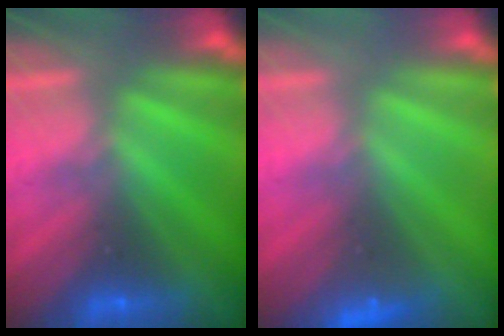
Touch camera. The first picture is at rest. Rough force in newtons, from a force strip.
{"total": 2.3}